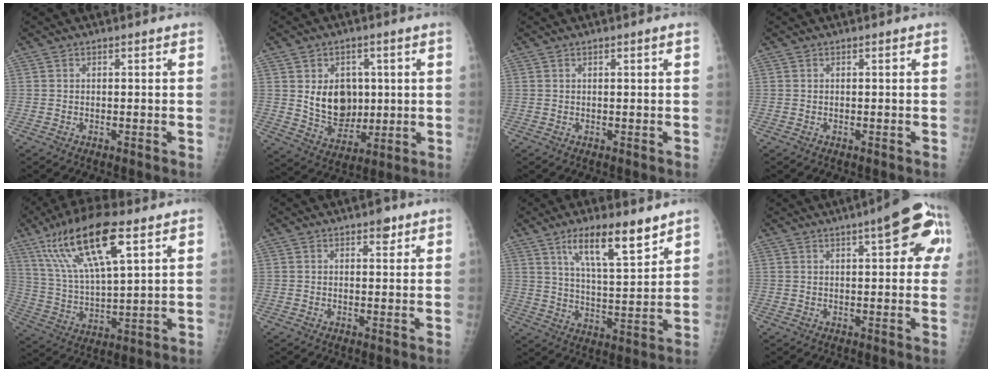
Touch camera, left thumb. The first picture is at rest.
{"total": 11.2, "force": [1.5, 8.6, 6.9], "torque": [-0.065, -0.014, 0.040]}
{"total": 0.9, "force": [0.2, 0.1, 0.9], "torque": [-0.015, 0.005, 0.003]}
{"total": 0.0}
{"total": 17.7, "force": [9.3, 5.3, 14.1], "torque": [-0.254, -0.021, 0.178]}
{"total": 2.4, "force": [1.5, 1.3, 1.5], "torque": [-0.007, -0.005, 0.018]}
{"total": 12.3, "force": [8.0, 3.1, 8.8], "torque": [-0.129, -0.047, 0.140]}
{"total": 12.5, "force": [4.4, 4.1, 10.9], "torque": [-0.101, 0.013, 0.043]}